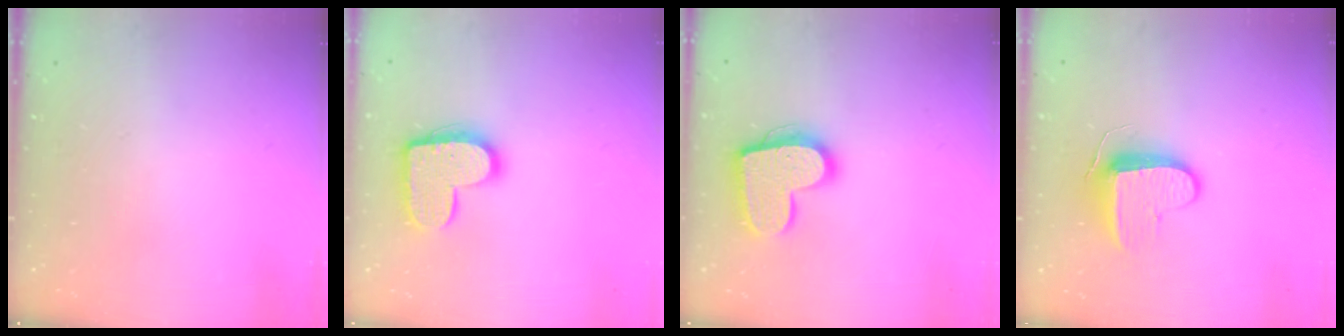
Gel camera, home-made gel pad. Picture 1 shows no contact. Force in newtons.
{"total": 14.6, "press": 14.6, "slide": 0.8}
{"total": 15.8, "press": 15.8, "slide": 1.0}
{"total": 10.4, "press": 10.3, "slide": 0.9}